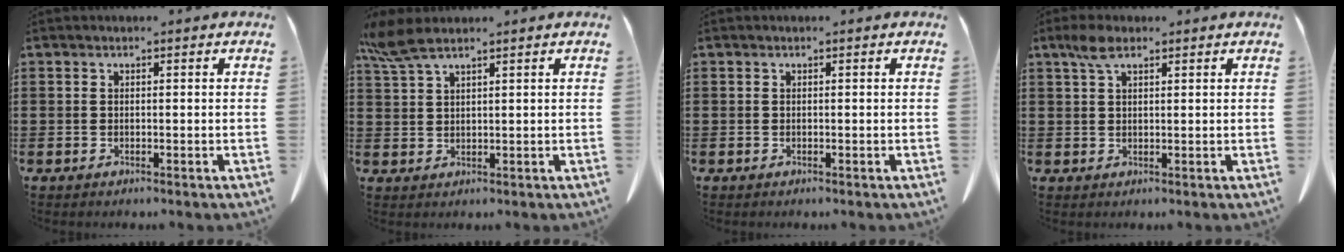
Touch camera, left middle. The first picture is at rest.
{"total": 5.1, "force": [3.7, 1.0, 3.4], "torque": [-0.083, -0.007, 0.068]}
{"total": 0.0}
{"total": 3.4, "force": [2.0, 1.4, 2.4], "torque": [-0.053, 0.005, 0.037]}